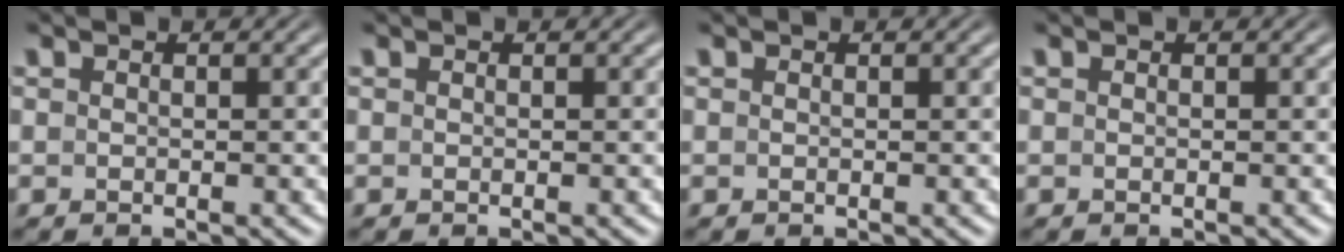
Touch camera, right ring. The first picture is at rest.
{"total": 0.0}
{"total": 0.0}
{"total": 0.0}